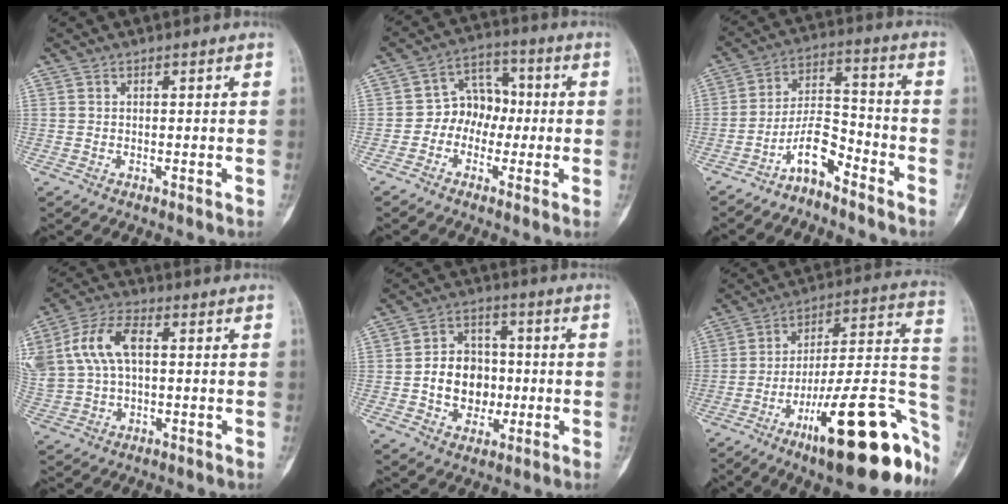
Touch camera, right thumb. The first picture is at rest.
{"total": 7.9, "force": [-1.1, 6.5, 4.5], "torque": [-0.028, 0.032, -0.034]}
{"total": 10.6, "force": [-7.4, 4.1, 6.3], "torque": [-0.114, 0.087, -0.142]}
{"total": 13.0, "force": [2.7, 7.5, 10.3], "torque": [-0.227, 0.023, 0.053]}
{"total": 10.6, "force": [-1.1, 8.6, 6.1], "torque": [-0.059, 0.022, -0.019]}
{"total": 28.3, "force": [-13.3, 7.8, 23.7], "torque": [-0.267, 0.077, -0.198]}